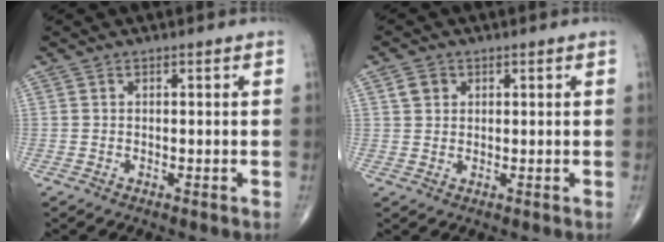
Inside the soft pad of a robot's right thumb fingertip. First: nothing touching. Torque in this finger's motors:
{"motor_torque": [-0.44, 0.44, 0.10, -0.09, 0.08]}